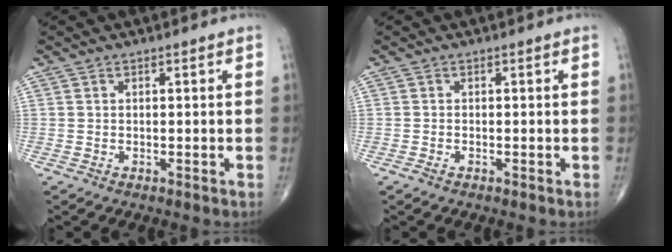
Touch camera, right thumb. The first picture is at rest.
{"total": 0.7, "force": [-0.5, 0.3, 0.4], "torque": [-0.013, 0.000, -0.011]}